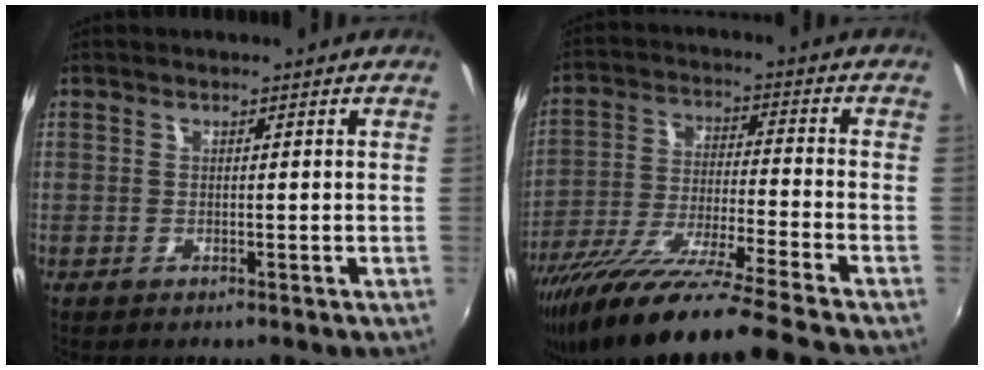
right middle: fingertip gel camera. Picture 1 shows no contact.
{"total": 21.0, "force": [-17.8, -1.5, 11.0], "torque": [-0.198, -0.057, -0.308]}